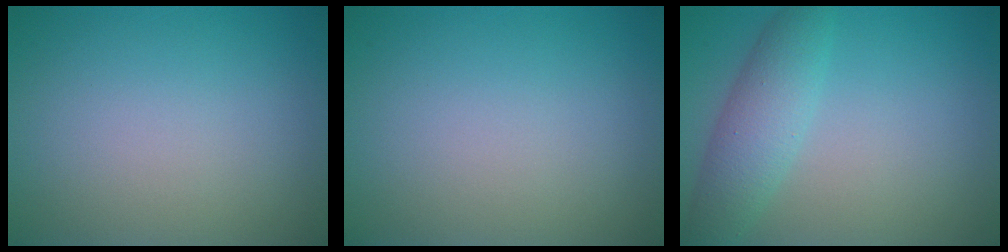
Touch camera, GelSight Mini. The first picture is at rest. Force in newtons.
{"total": 0.0}
{"total": 3.9, "press": 3.9, "slide": 0.1}